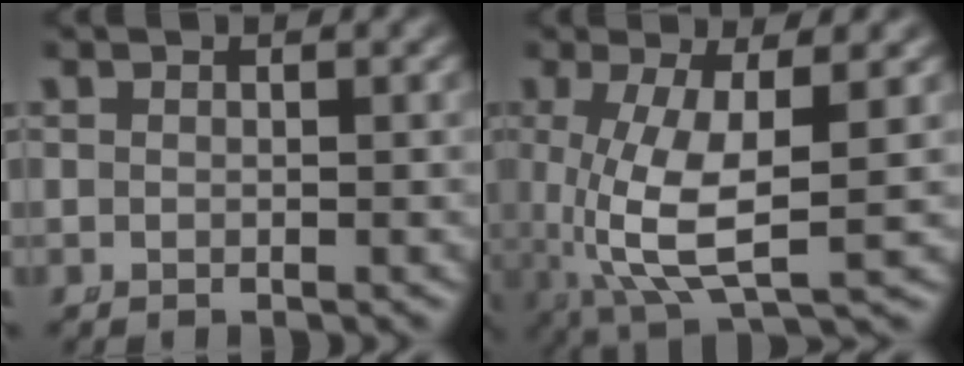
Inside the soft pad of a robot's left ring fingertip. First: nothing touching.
{"total": 8.3, "force": [0.0, 3.5, 7.5], "torque": [-0.148, -0.027, 0.018]}